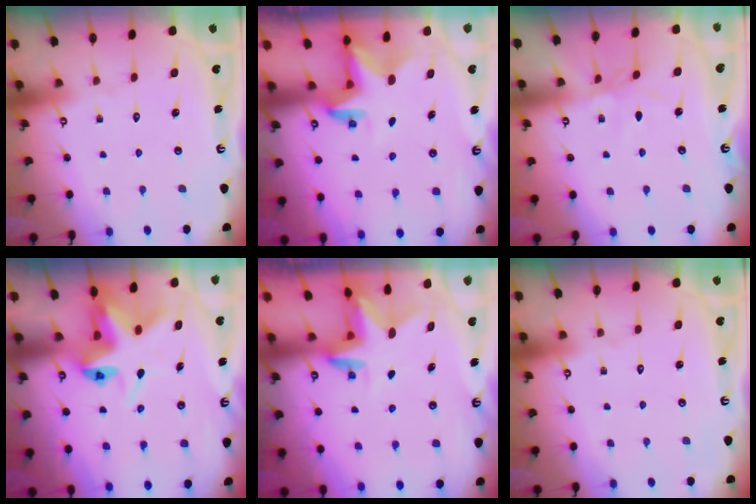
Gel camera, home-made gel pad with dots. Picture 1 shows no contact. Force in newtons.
{"total": 2.8, "press": 2.8, "slide": 0.2}
{"total": 3.8, "press": 3.7, "slide": 0.5}
{"total": 7.5, "press": 7.5, "slide": 0.4}
{"total": 2.9, "press": 2.9, "slide": 0.2}
{"total": 0.0}